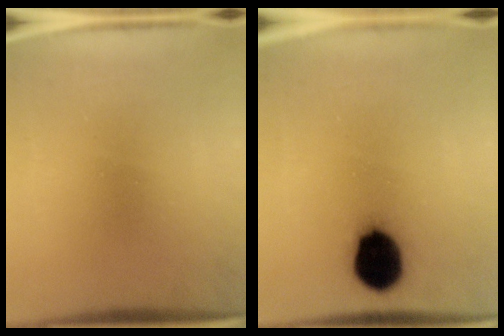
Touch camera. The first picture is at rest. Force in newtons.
{"total": 13.6}